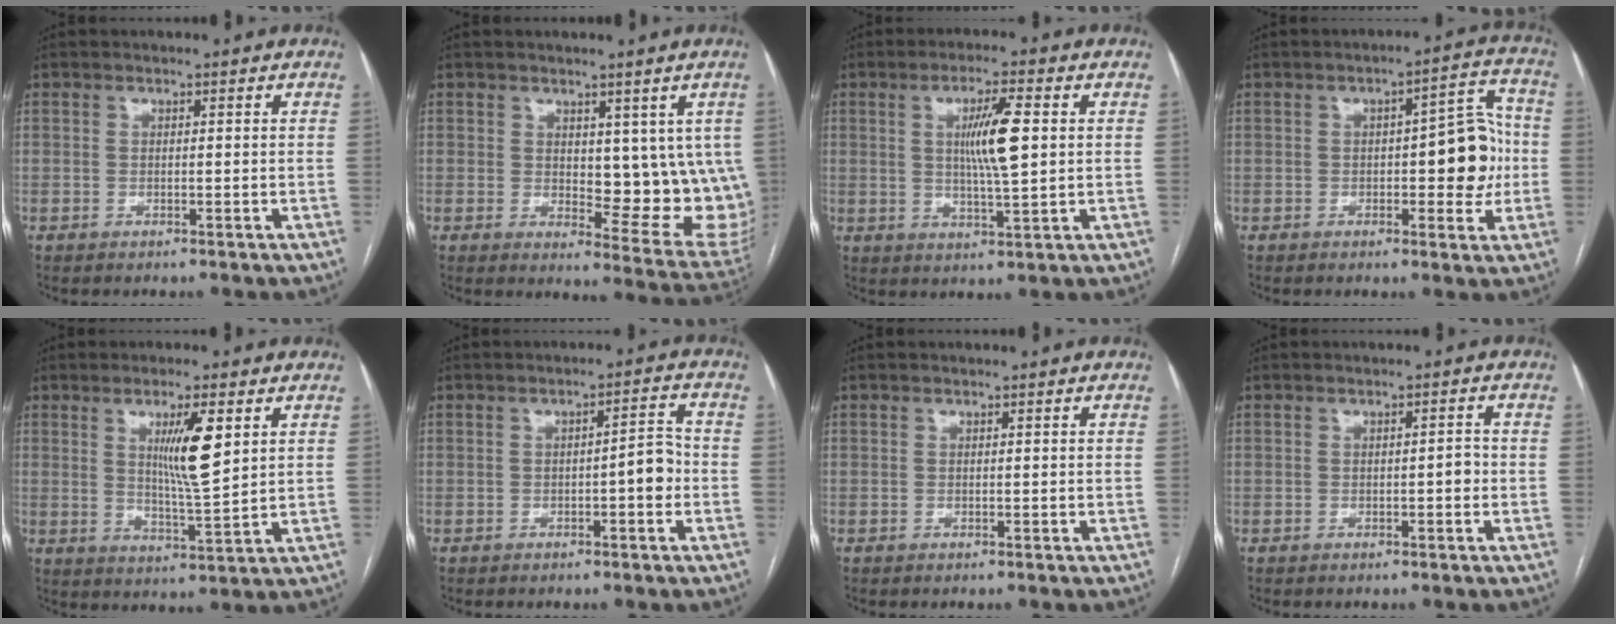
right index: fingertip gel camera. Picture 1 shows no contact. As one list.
[{"total": 10.9, "force": [1.7, 5.3, 9.3], "torque": [-0.102, -0.017, 0.031]}, {"total": 7.9, "force": [1.4, 0.6, 7.7], "torque": [-0.136, -0.002, 0.025]}, {"total": 9.8, "force": [-0.7, 3.5, 9.1], "torque": [-0.110, 0.029, -0.003]}, {"total": 8.2, "force": [2.8, 0.5, 7.7], "torque": [-0.132, -0.012, 0.049]}, {"total": 4.1, "force": [-1.1, 0.9, 3.8], "torque": [-0.049, 0.016, -0.014]}, {"total": 0.0}, {"total": 1.6, "force": [-0.4, 0.5, 1.5], "torque": [-0.017, 0.003, -0.007]}]